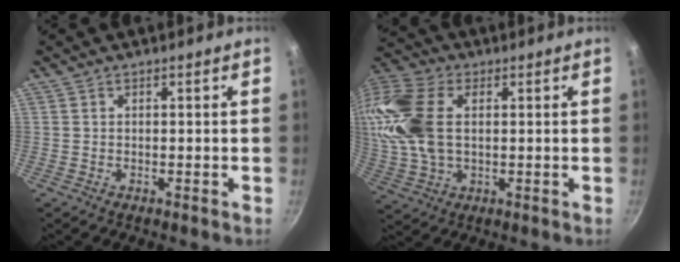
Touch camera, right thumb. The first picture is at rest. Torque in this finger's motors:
{"motor_torque": [0.59, 0.67, 1.60, 0.86, 0.20]}